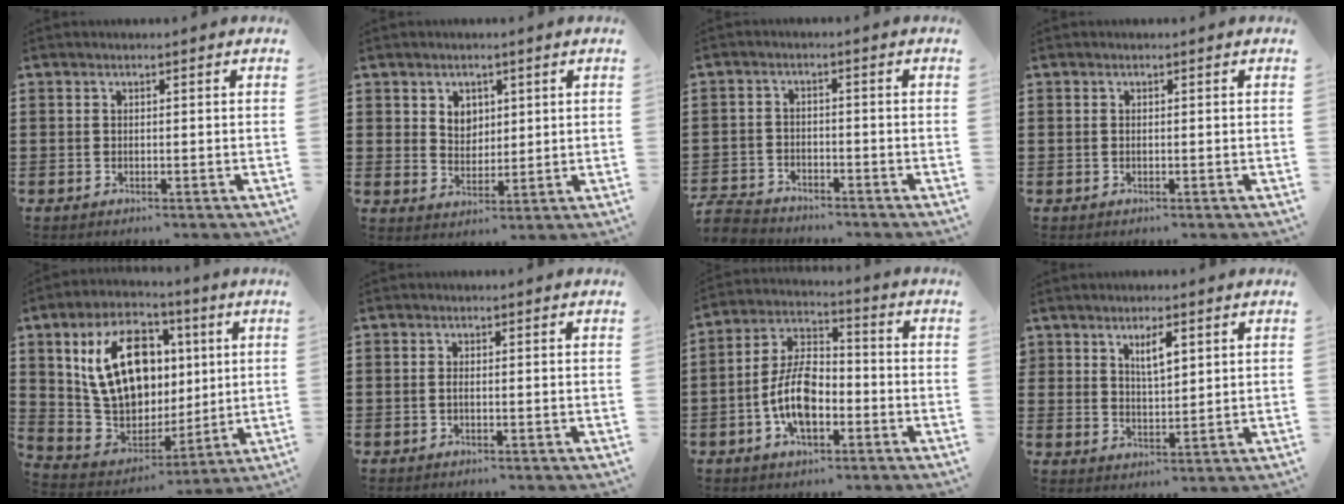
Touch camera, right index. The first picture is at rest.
{"total": 3.6, "force": [2.0, 2.9, 0.8], "torque": [-0.028, 0.011, 0.037]}
{"total": 3.9, "force": [-3.8, 0.9, 0.6], "torque": [-0.028, -0.002, -0.082]}
{"total": 0.0}
{"total": 16.3, "force": [4.2, 10.9, 11.4], "torque": [-0.244, 0.010, 0.079]}
{"total": 0.5, "force": [-0.3, 0.1, 0.4], "torque": [-0.009, -0.002, -0.005]}
{"total": 9.1, "force": [-2.9, 4.9, 7.1], "torque": [-0.168, 0.004, -0.062]}
{"total": 3.9, "force": [2.3, 1.4, 2.9], "torque": [-0.054, 0.001, 0.038]}